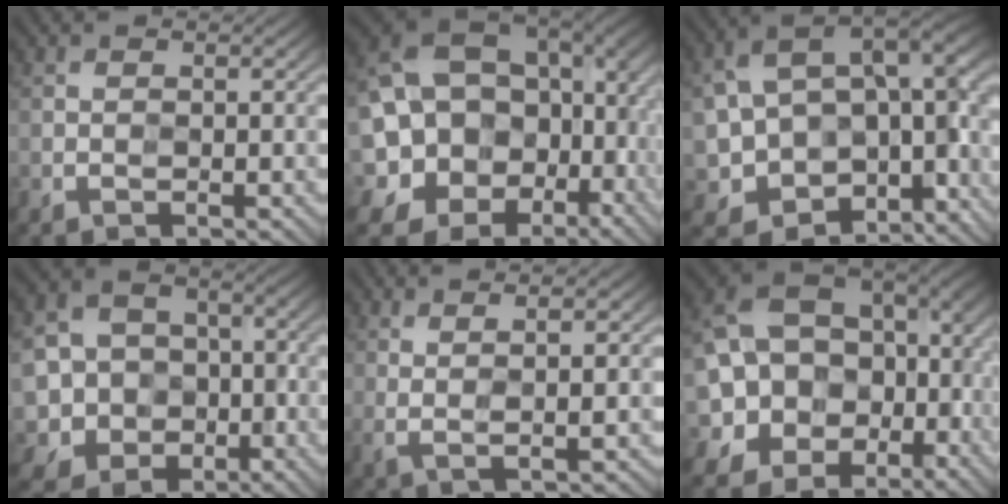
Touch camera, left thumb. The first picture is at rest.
{"total": 20.2, "force": [-1.3, 15.9, 12.3], "torque": [-0.275, -0.029, 0.022]}
{"total": 16.0, "force": [0.7, 11.5, 11.0], "torque": [-0.192, -0.047, 0.073]}
{"total": 10.1, "force": [-3.1, 8.9, 3.4], "torque": [-0.106, -0.018, -0.082]}
{"total": 4.9, "force": [1.8, 0.7, 4.5], "torque": [-0.081, 0.008, 0.036]}
{"total": 17.8, "force": [-2.2, 13.9, 10.9], "torque": [-0.243, -0.037, 0.006]}